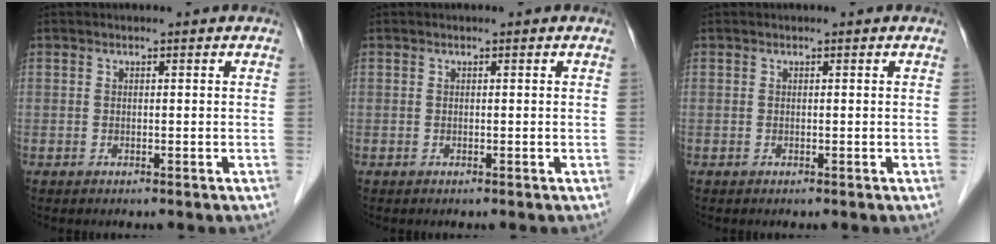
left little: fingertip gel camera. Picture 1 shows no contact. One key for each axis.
{"total": 0.0}
{"total": 0.0}